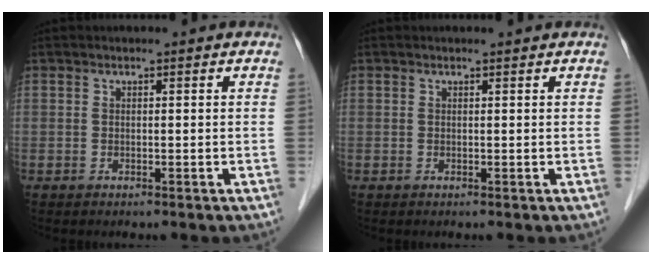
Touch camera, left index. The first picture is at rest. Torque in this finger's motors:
{"motor_torque": [0.05, 0.00, -0.03, 0.01]}